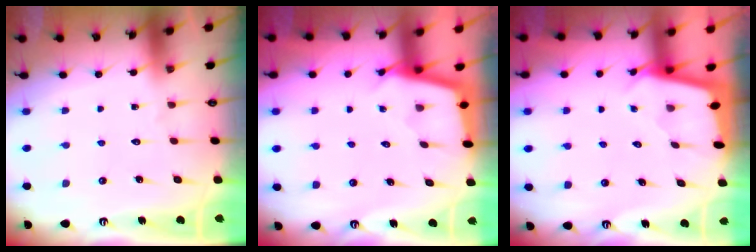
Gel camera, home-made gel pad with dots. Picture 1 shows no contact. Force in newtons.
{"total": 2.3, "press": 2.3, "slide": 0.2}
{"total": 1.9, "press": 1.9, "slide": 0.2}